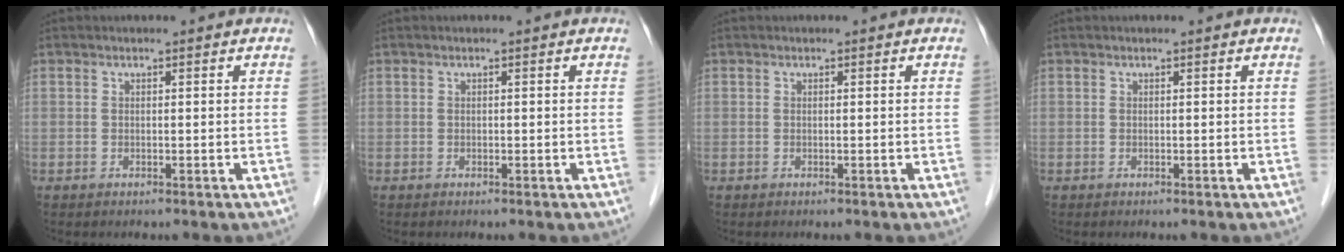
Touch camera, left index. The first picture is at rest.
{"total": 0.0}
{"total": 0.0}
{"total": 0.0}